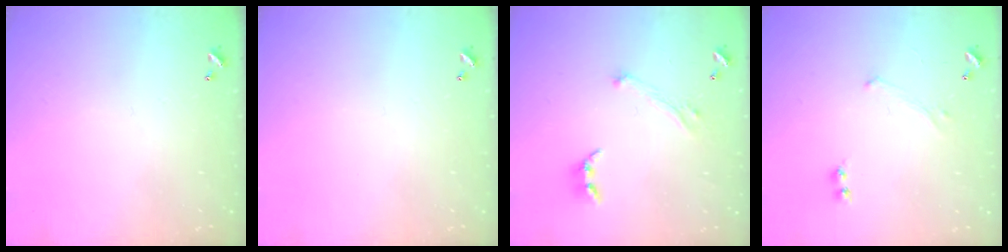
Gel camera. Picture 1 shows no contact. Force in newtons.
{"total": 0.0}
{"total": 2.9, "press": 2.8, "slide": 0.8}
{"total": 0.0}